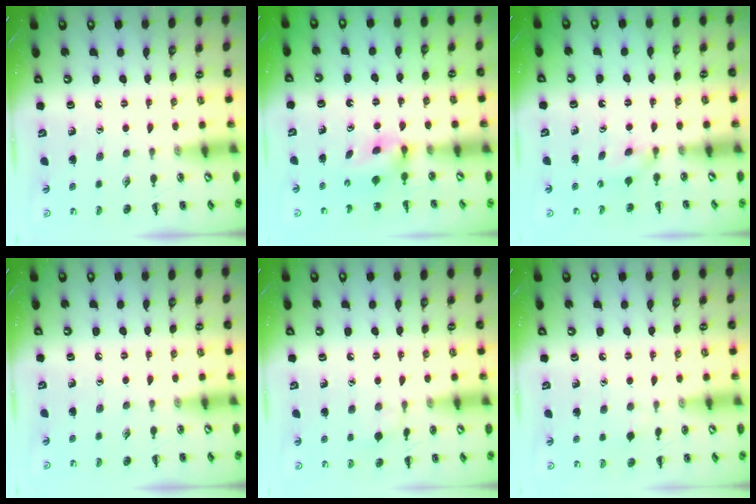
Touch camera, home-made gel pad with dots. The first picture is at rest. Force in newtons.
{"total": 2.5, "press": 2.2, "slide": 1.2}
{"total": 2.4, "press": 2.2, "slide": 1.0}
{"total": 0.0}
{"total": 6.1, "press": 5.8, "slide": 1.9}
{"total": 3.9, "press": 3.6, "slide": 1.6}